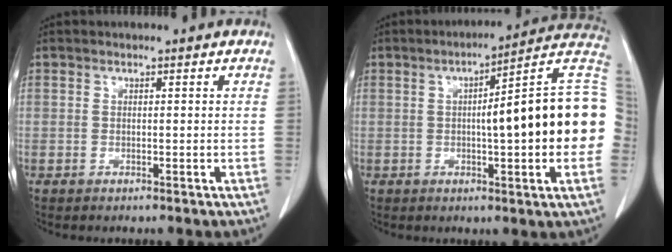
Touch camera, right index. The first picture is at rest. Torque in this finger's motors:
{"motor_torque": [1.45, -0.69, 0.86, 0.11]}